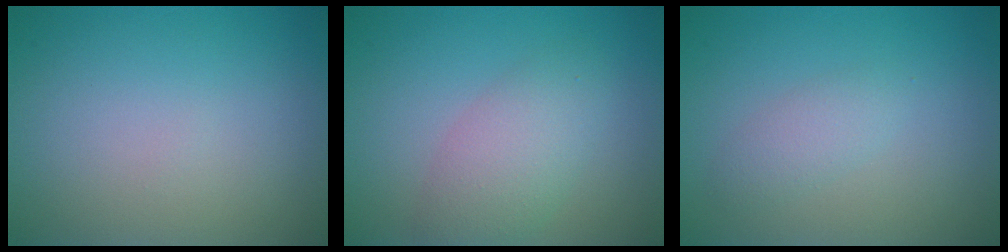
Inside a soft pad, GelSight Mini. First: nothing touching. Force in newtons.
{"total": 3.8, "press": 3.8, "slide": 0.2}
{"total": 1.7, "press": 1.7, "slide": 0.0}